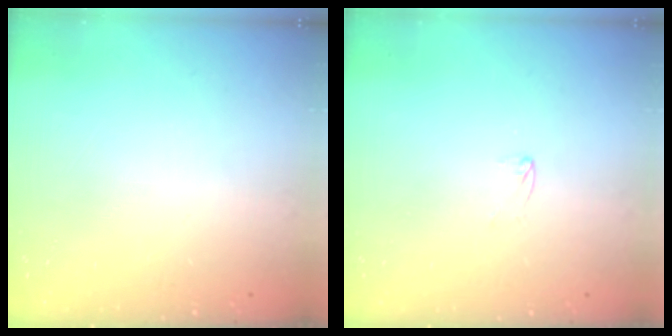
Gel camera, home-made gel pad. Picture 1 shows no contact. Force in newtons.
{"total": 1.7, "press": 1.6, "slide": 0.1}